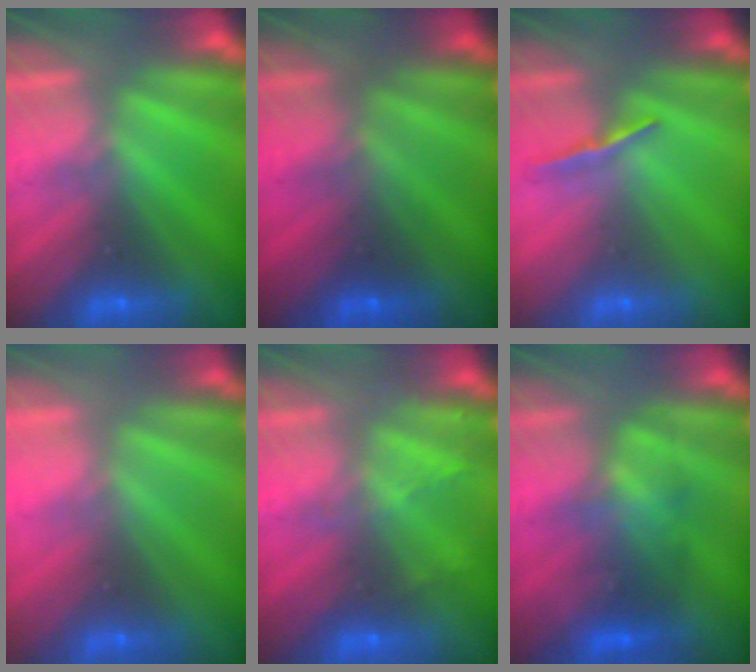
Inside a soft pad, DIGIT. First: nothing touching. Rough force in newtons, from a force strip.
{"total": 1.9}
{"total": 1.0}
{"total": 3.1}
{"total": 2.2}
{"total": 3.8}